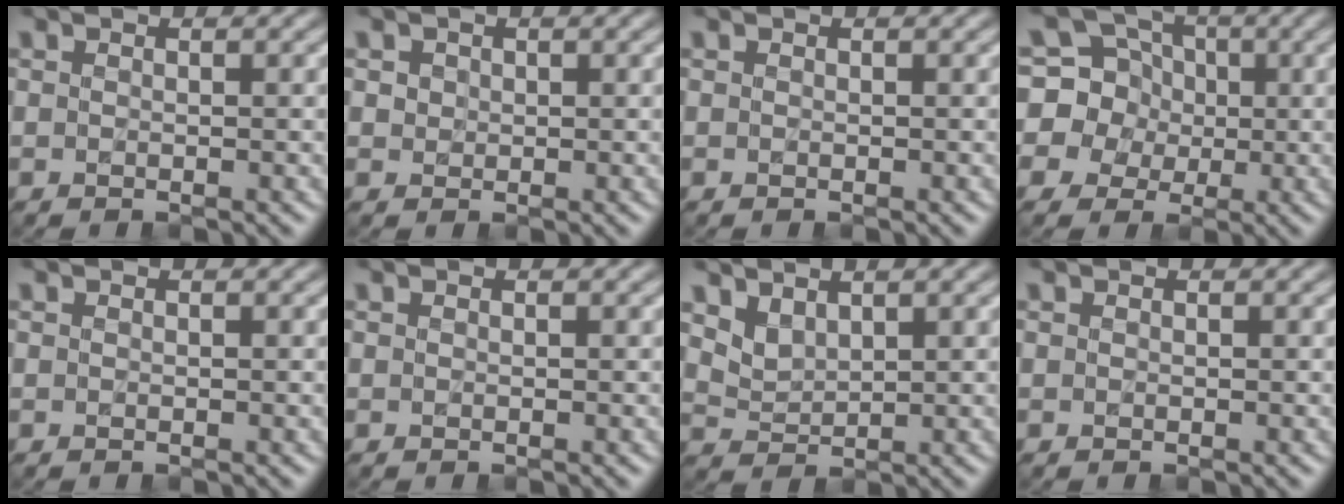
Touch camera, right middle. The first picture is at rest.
{"total": 1.0, "force": [0.3, 0.9, 0.3], "torque": [-0.001, -0.002, 0.007]}
{"total": 0.0}
{"total": 9.0, "force": [1.6, 8.4, 2.6], "torque": [-0.079, 0.044, 0.016]}
{"total": 0.0}
{"total": 0.0}
{"total": 2.2, "force": [1.7, 1.1, 0.9], "torque": [-0.022, -0.004, 0.041]}
{"total": 0.0}